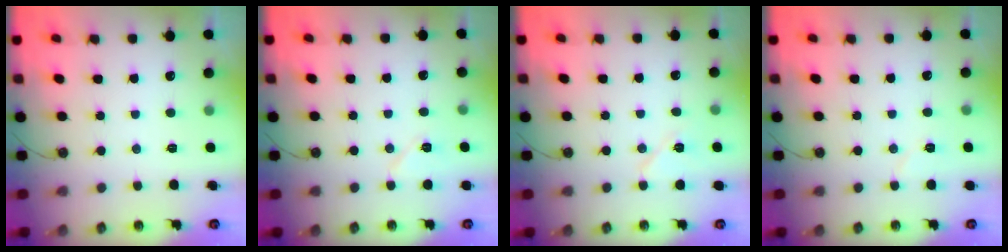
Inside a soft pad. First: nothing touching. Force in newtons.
{"total": 5.7, "press": 4.3, "slide": 3.7}
{"total": 11.3, "press": 4.6, "slide": 10.3}
{"total": 5.0, "press": 4.6, "slide": 2.0}